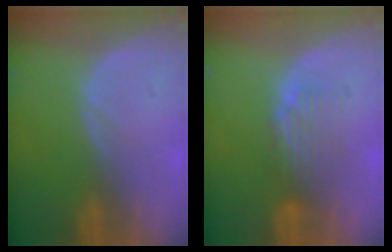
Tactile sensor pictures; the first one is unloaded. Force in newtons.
{"total": 4.7, "press": 3.9, "slide": 2.5}